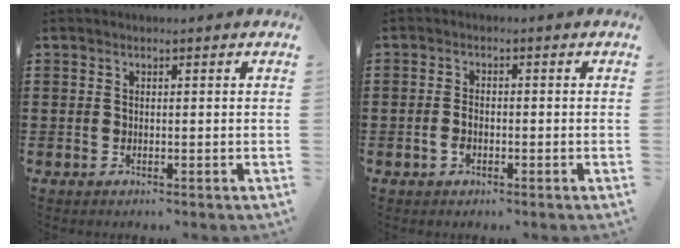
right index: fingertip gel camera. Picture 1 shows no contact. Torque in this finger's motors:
{"motor_torque": [1.38, 0.76, 0.13, 0.00]}